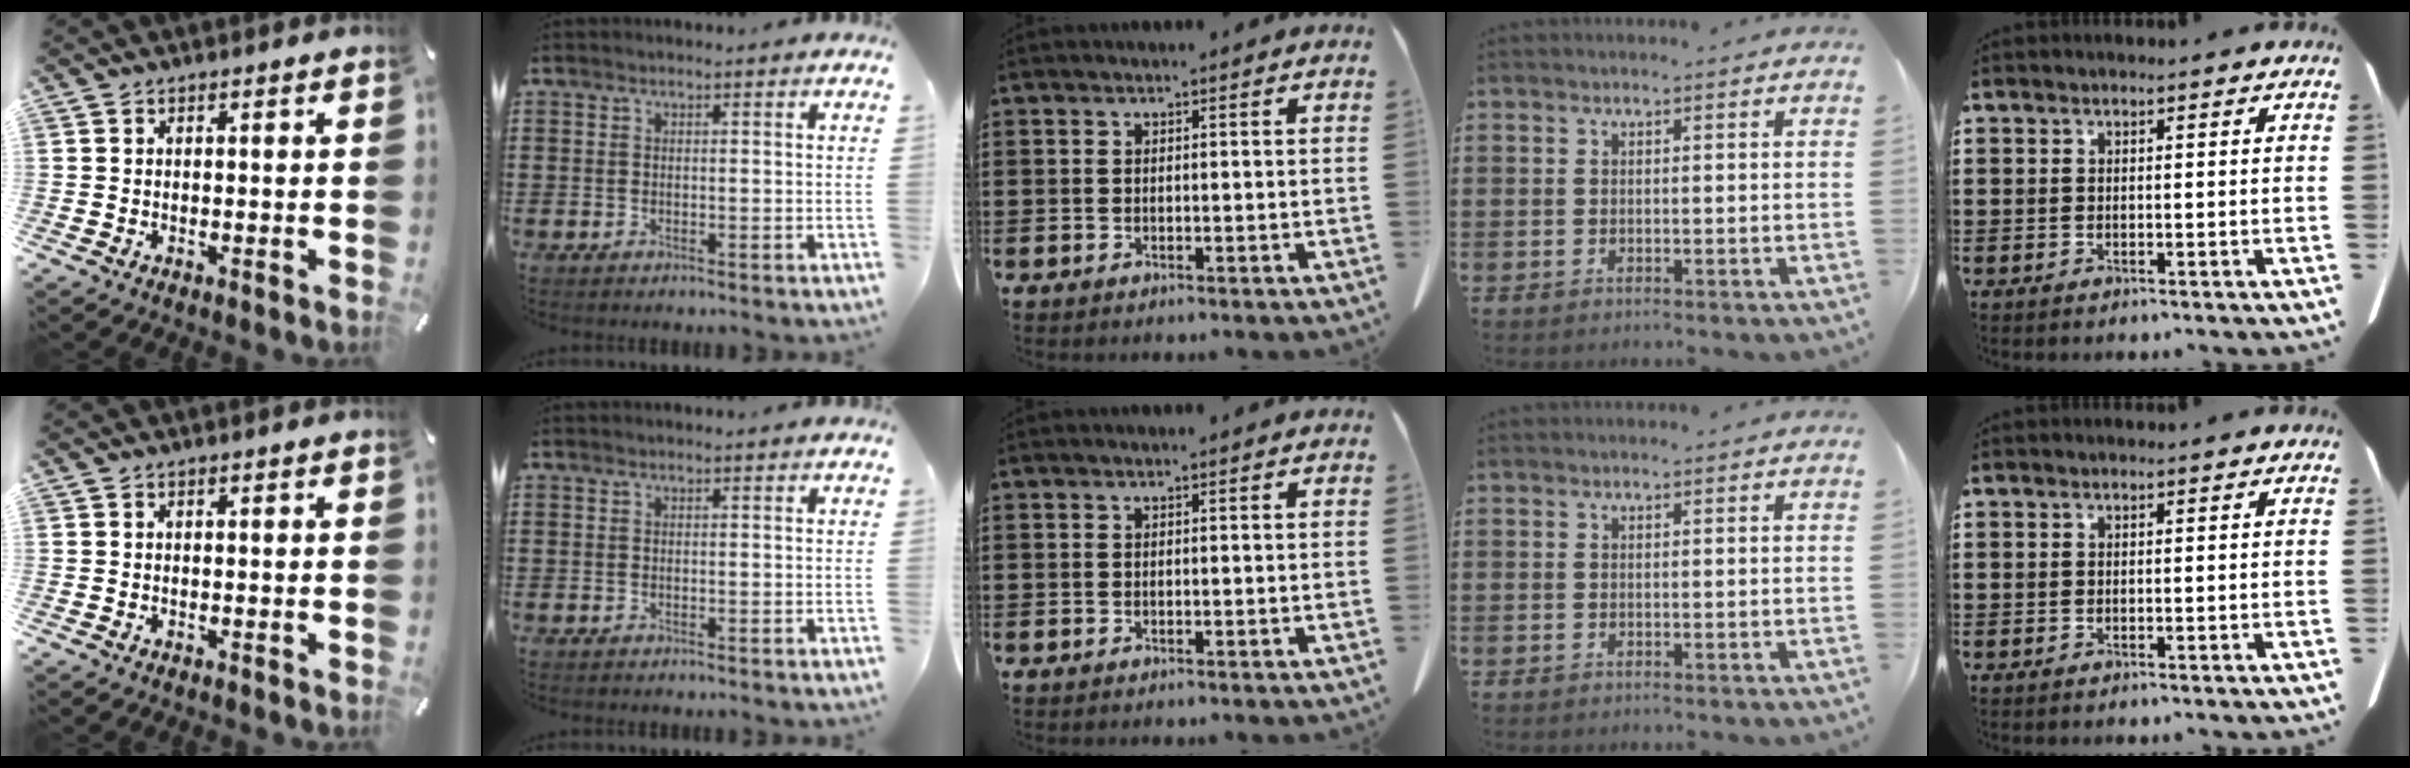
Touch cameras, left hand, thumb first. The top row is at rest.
{}